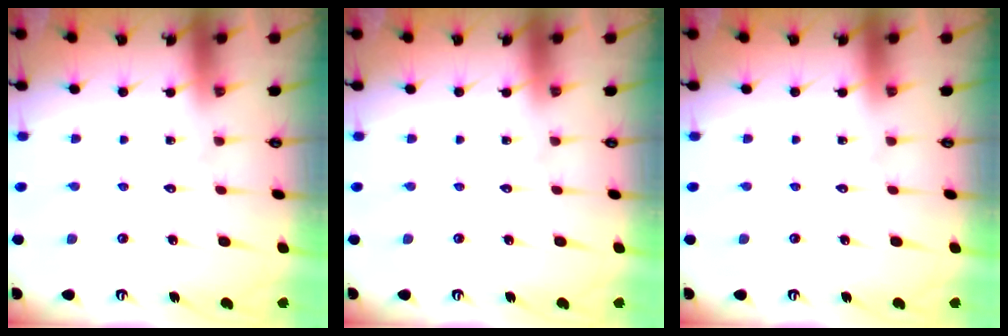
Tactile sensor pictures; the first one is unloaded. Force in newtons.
{"total": 0.0}
{"total": 0.0}